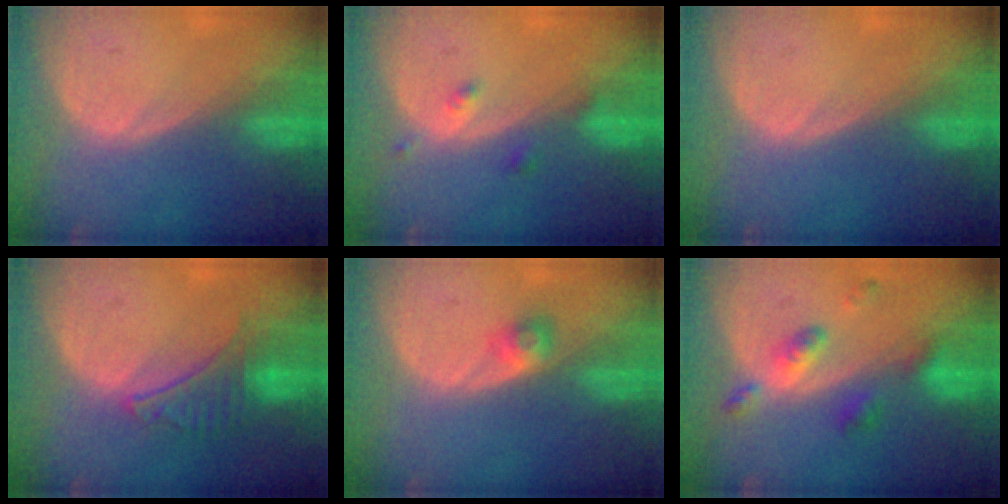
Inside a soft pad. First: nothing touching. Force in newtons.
{"total": 1.8, "press": 1.8, "slide": 0.1}
{"total": 0.0}
{"total": 5.0, "press": 5.0, "slide": 0.4}
{"total": 2.5, "press": 2.2, "slide": 1.2}
{"total": 5.9, "press": 5.1, "slide": 2.9}